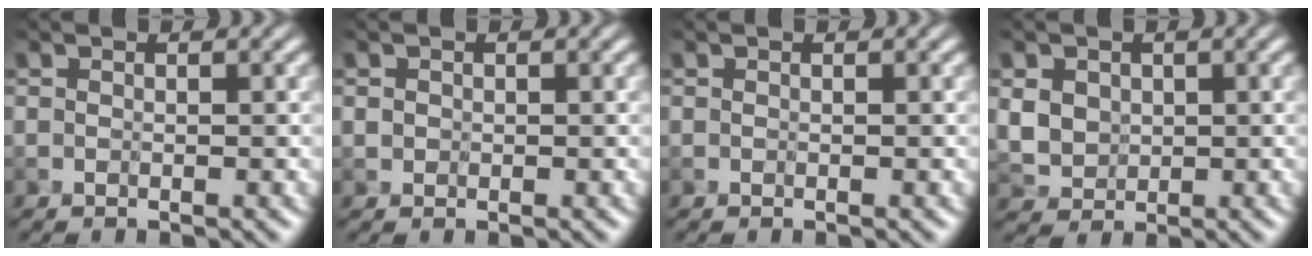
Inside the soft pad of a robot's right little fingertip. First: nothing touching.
{"total": 0.7, "force": [0.0, 0.6, 0.2], "torque": [-0.002, -0.002, 0.002]}
{"total": 0.0}
{"total": 3.7, "force": [0.7, 3.1, 1.8], "torque": [-0.054, 0.004, 0.021]}